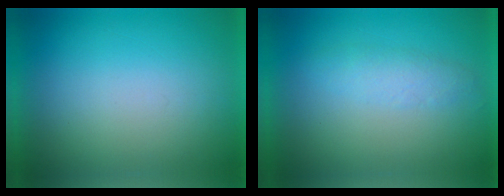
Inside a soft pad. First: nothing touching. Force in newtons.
{"total": 2.4}